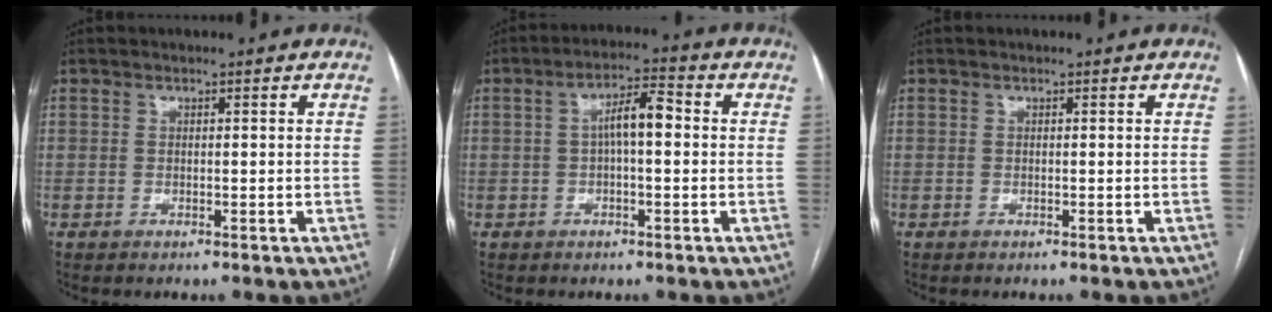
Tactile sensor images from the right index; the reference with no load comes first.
{"total": 5.7, "force": [0.3, 1.4, 5.5], "torque": [-0.097, 0.022, 0.004]}
{"total": 0.0}